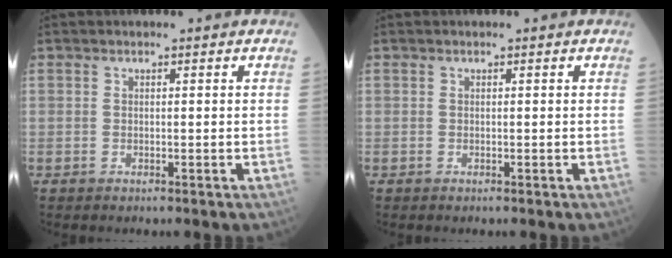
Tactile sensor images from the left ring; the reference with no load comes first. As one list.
[{"total": 0.0}]